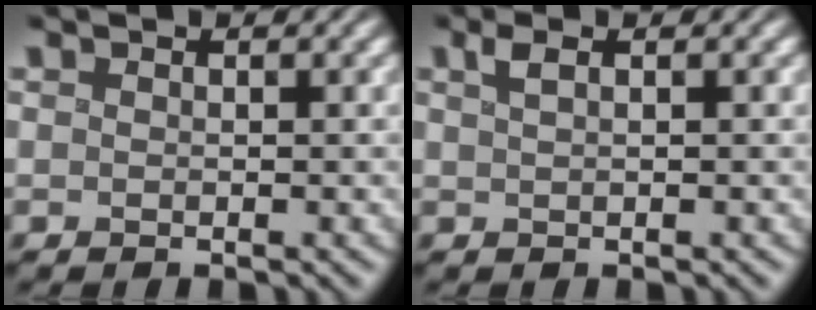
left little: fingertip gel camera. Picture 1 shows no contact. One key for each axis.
{"total": 1.2, "fx": 0.6, "fy": 0.2, "fz": 1.1, "tx": -0.028, "ty": 0.007, "tz": 0.013}